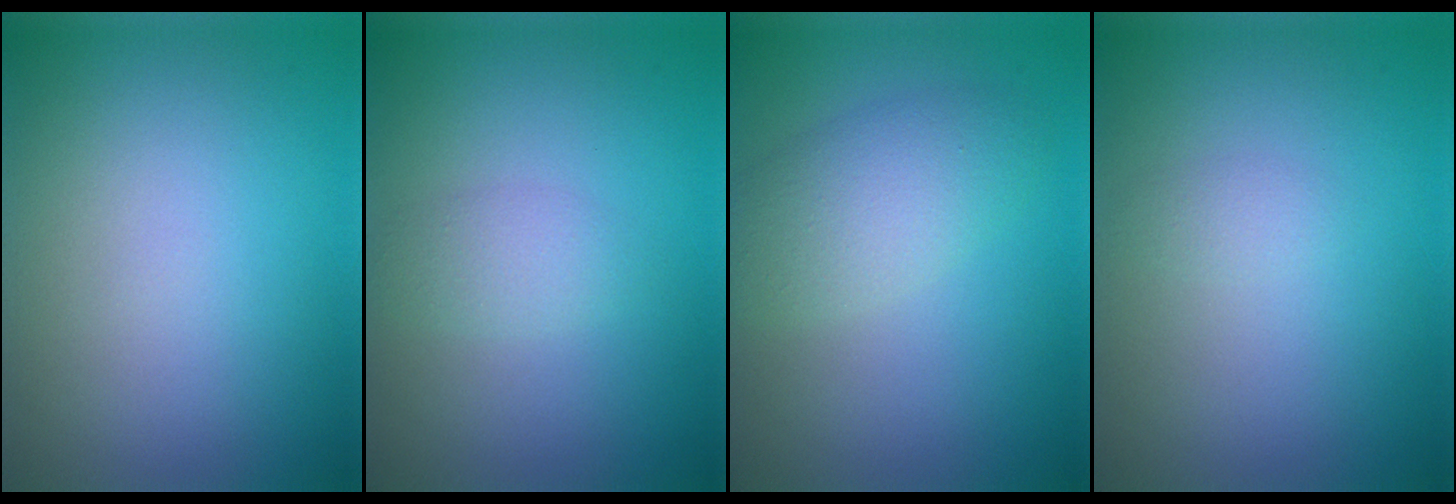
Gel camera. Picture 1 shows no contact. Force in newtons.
{"total": 1.5, "press": 1.5, "slide": 0.0}
{"total": 3.8, "press": 3.8, "slide": 0.1}
{"total": 0.8, "press": 0.8, "slide": 0.0}